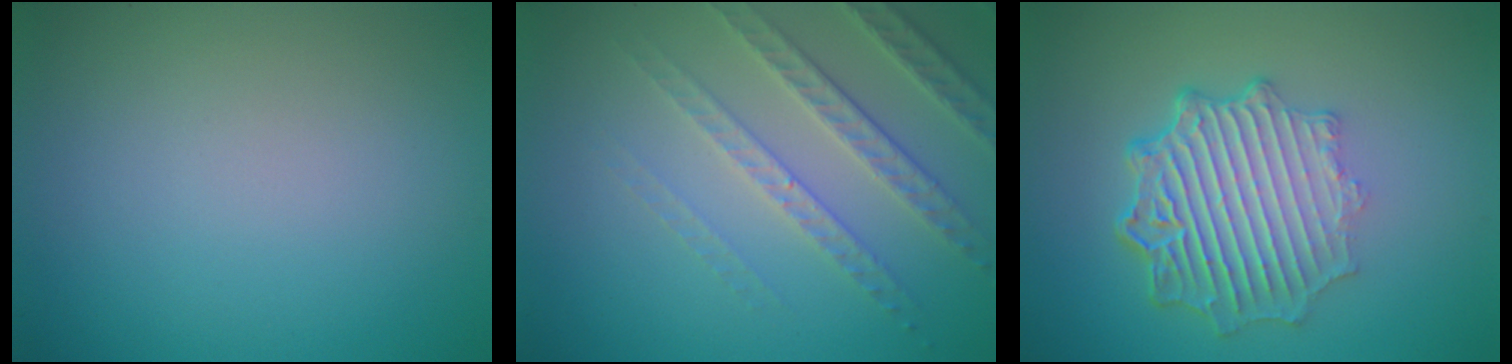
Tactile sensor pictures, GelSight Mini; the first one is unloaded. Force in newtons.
{"total": 3.6, "press": 3.5, "slide": 0.5}
{"total": 7.2, "press": 5.2, "slide": 4.9}